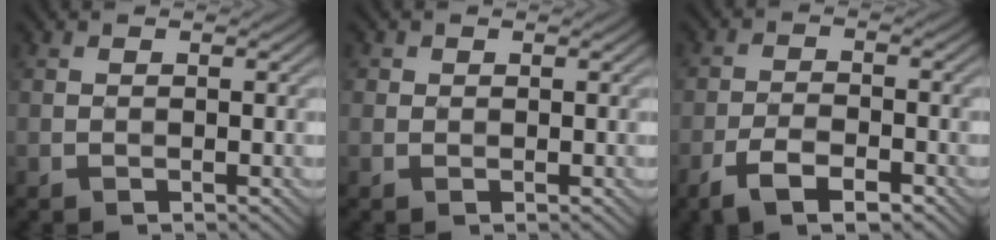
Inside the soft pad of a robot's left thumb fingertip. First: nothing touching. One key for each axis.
{"total": 1.2, "fx": 0.5, "fy": 1.1, "fz": 0.2, "tx": -0.002, "ty": -0.002, "tz": 0.004}
{"total": 5.2, "fx": -3.3, "fy": 2.1, "fz": 3.5, "tx": -0.067, "ty": 0.003, "tz": -0.067}